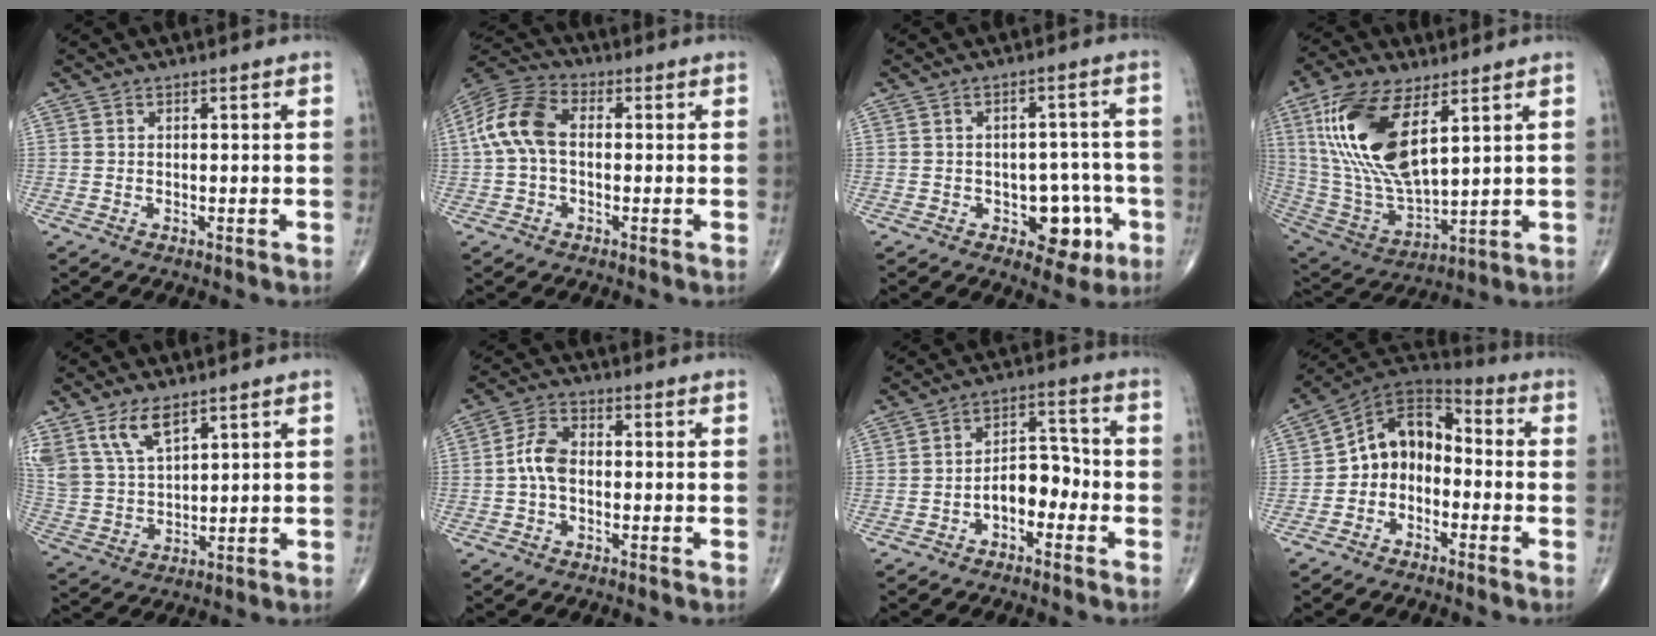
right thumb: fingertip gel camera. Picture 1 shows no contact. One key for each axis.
{"total": 10.4, "fx": 0.2, "fy": 6.6, "fz": 8.0, "tx": -0.168, "ty": 0.031, "tz": -0.006}
{"total": 8.4, "fx": -3.1, "fy": 5.3, "fz": 5.7, "tx": -0.033, "ty": 0.025, "tz": -0.035}
{"total": 20.9, "fx": 7.6, "fy": 9.0, "fz": 17.2, "tx": -0.352, "ty": -0.031, "tz": 0.152}
{"total": 9.4, "fx": 6.2, "fy": 4.2, "fz": 5.8, "tx": -0.110, "ty": -0.019, "tz": 0.135}
{"total": 5.6, "fx": -0.8, "fy": 3.5, "fz": 4.3, "tx": -0.083, "ty": 0.019, "tz": -0.023}
{"total": 7.3, "fx": -2.8, "fy": 4.4, "fz": 5.1, "tx": -0.057, "ty": 0.043, "tz": -0.057}
{"total": 10.3, "fx": -2.5, "fy": 7.8, "fz": 6.2, "tx": -0.077, "ty": 0.064, "tz": -0.062}